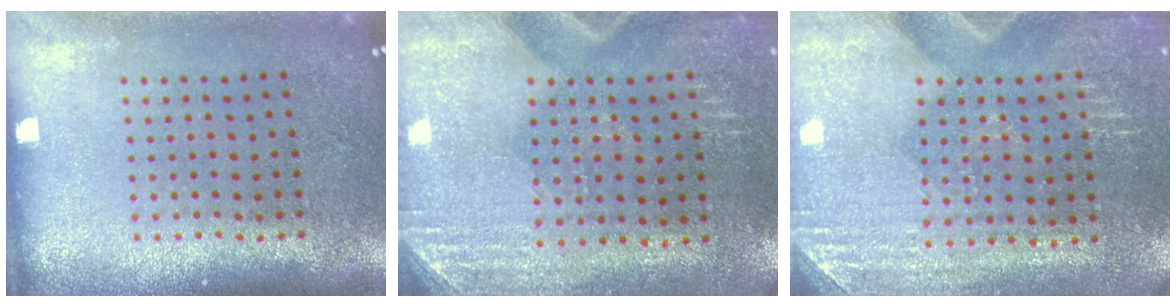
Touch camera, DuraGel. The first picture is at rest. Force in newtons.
{"total": 2.8, "press": 2.5, "slide": 1.3}
{"total": 2.9, "press": 2.8, "slide": 0.4}